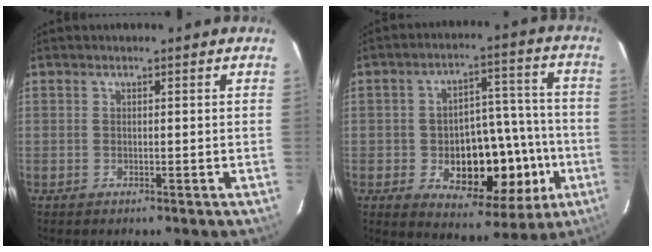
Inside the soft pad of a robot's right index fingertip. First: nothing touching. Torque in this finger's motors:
{"motor_torque": [1.16, -0.98, 0.29, 0.07]}